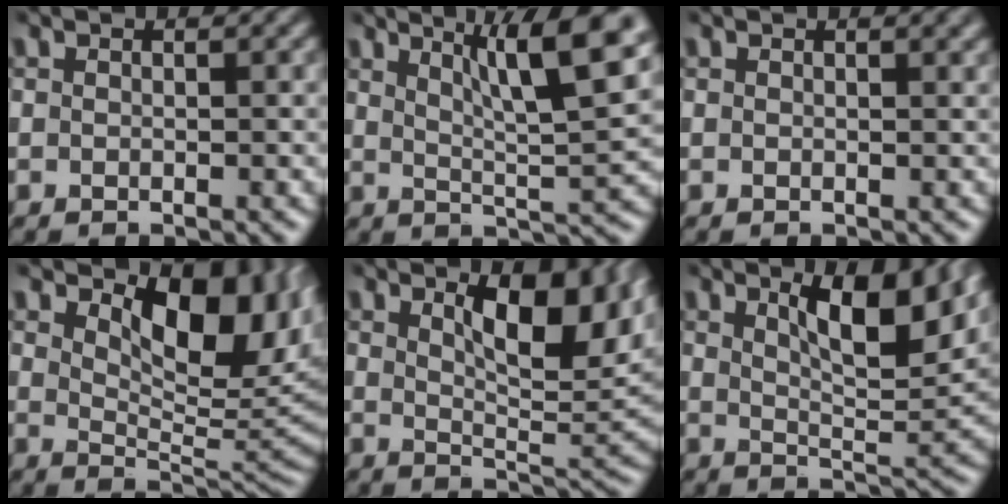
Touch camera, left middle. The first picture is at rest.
{"total": 9.1, "force": [4.2, 1.7, 7.9], "torque": [-0.106, 0.008, 0.069]}
{"total": 1.4, "force": [0.9, 0.5, 1.0], "torque": [-0.008, 0.004, 0.011]}
{"total": 9.2, "force": [3.2, 4.7, 7.1], "torque": [-0.105, -0.009, 0.049]}
{"total": 8.2, "force": [3.1, 3.1, 6.9], "torque": [-0.106, -0.002, 0.052]}
{"total": 7.1, "force": [3.0, 2.1, 6.1], "torque": [-0.093, 0.000, 0.050]}